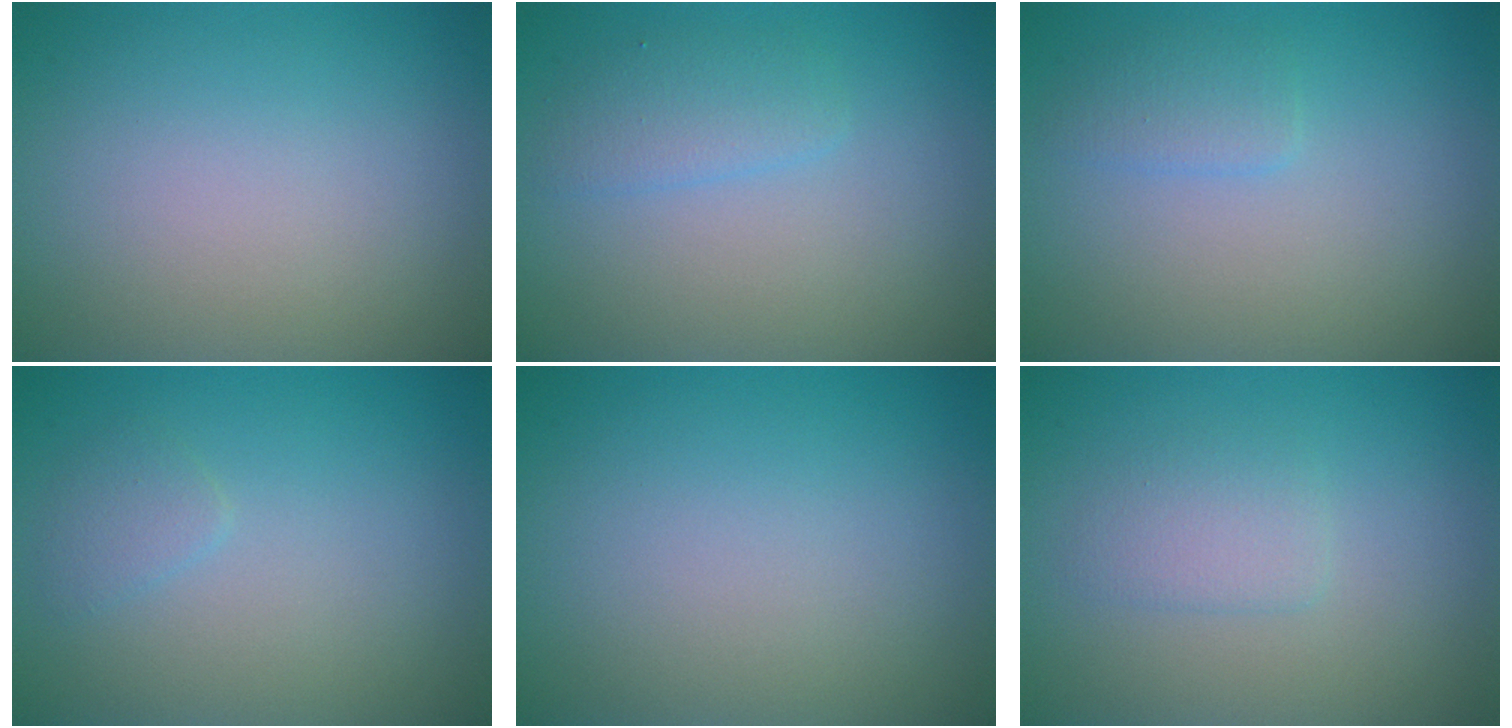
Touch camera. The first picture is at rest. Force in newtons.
{"total": 1.9, "press": 1.9, "slide": 0.1}
{"total": 1.4, "press": 1.4, "slide": 0.1}
{"total": 1.1, "press": 1.1, "slide": 0.1}
{"total": 0.0}
{"total": 1.8, "press": 1.8, "slide": 0.1}